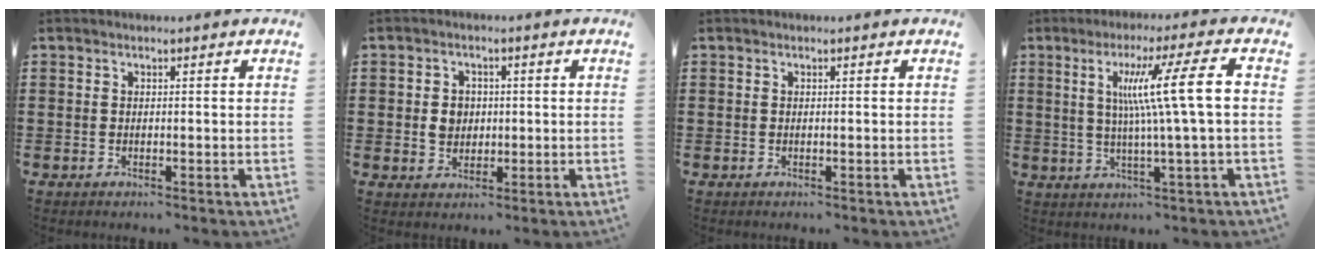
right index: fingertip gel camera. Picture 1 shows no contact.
{"total": 3.5, "force": [0.0, 2.8, 2.1], "torque": [-0.049, 0.007, -0.002]}
{"total": 0.0}
{"total": 11.2, "force": [1.6, -0.7, 11.1], "torque": [-0.207, 0.005, 0.014]}